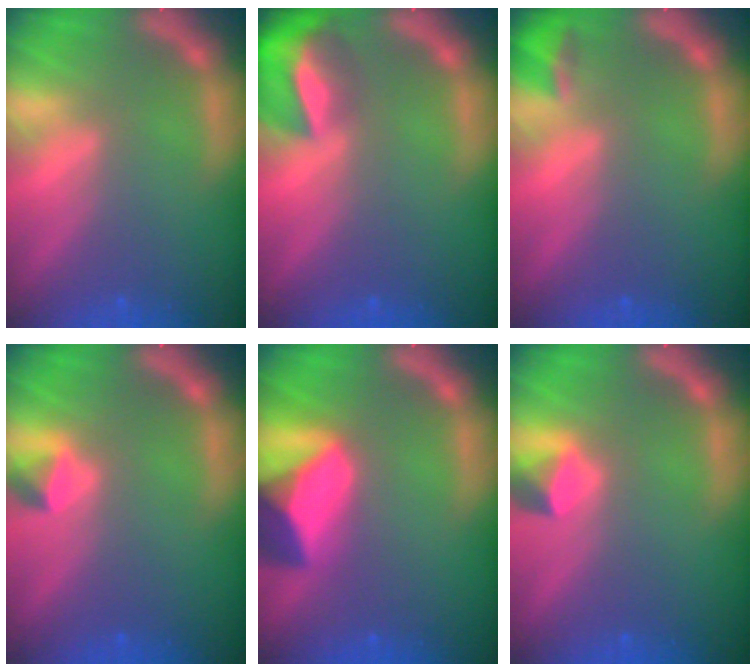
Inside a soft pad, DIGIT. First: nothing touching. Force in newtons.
{"total": 7.4}
{"total": 1.9}
{"total": 1.4}
{"total": 8.9}
{"total": 1.9}